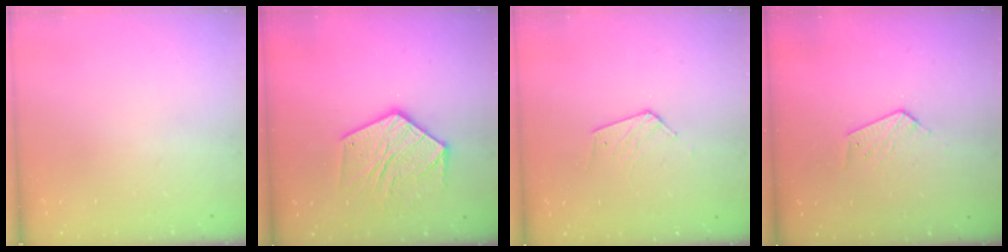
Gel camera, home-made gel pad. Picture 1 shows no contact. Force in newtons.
{"total": 13.0, "press": 13.0, "slide": 0.9}
{"total": 4.9, "press": 4.8, "slide": 0.4}
{"total": 4.8, "press": 4.8, "slide": 0.5}